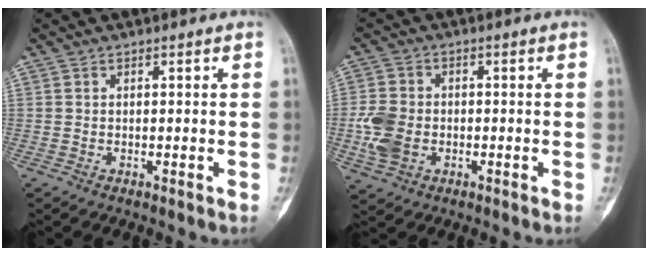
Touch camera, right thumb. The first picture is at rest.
{"total": 7.5, "force": [-1.4, 5.5, 4.8], "torque": [-0.099, 0.004, -0.027]}